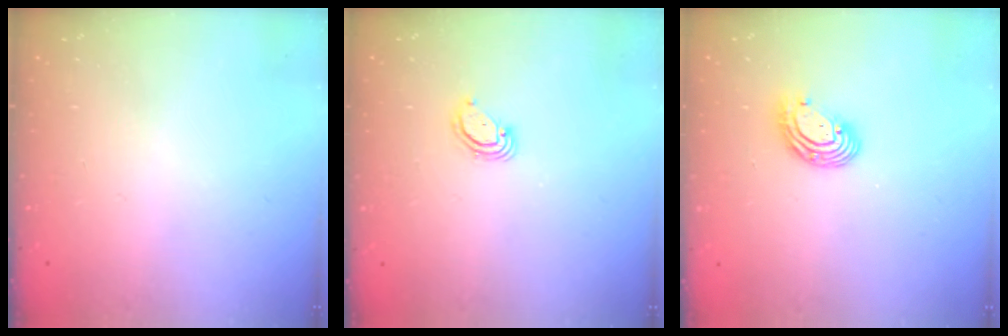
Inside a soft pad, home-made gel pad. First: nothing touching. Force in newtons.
{"total": 2.9, "press": 2.9, "slide": 0.2}
{"total": 8.2, "press": 8.1, "slide": 1.3}